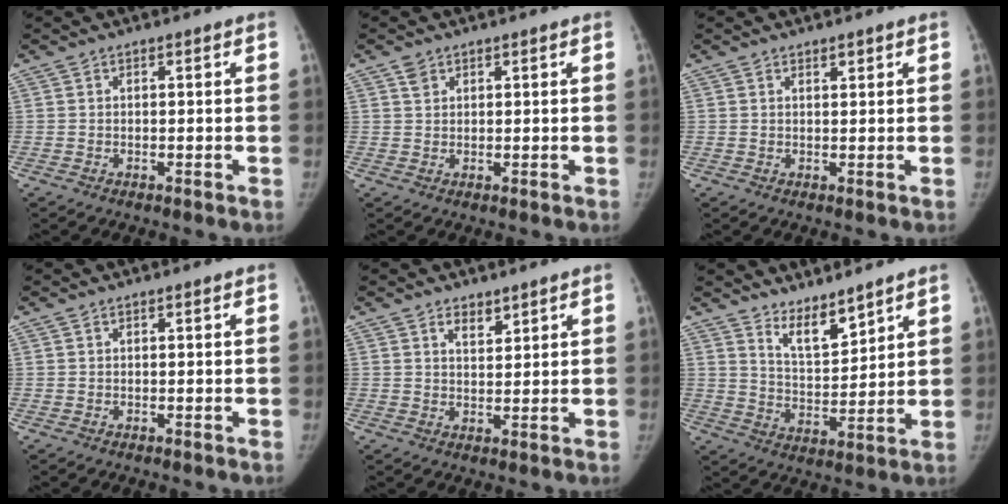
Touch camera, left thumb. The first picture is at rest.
{"total": 1.8, "force": [1.1, 1.3, 0.6], "torque": [-0.002, -0.002, 0.019]}
{"total": 1.2, "force": [0.9, 0.4, 0.6], "torque": [-0.005, -0.006, 0.015]}
{"total": 0.0}
{"total": 3.1, "force": [2.3, 1.5, 1.5], "torque": [-0.014, -0.017, 0.042]}
{"total": 7.4, "force": [6.1, 2.1, 3.6], "torque": [-0.047, -0.061, 0.118]}